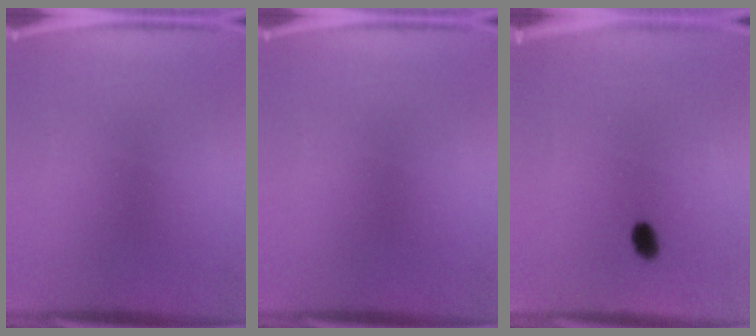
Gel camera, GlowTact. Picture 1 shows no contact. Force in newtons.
{"total": 0.0}
{"total": 2.5}